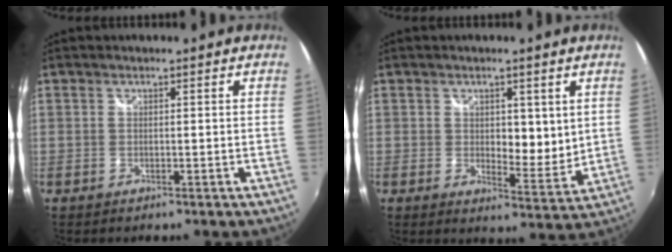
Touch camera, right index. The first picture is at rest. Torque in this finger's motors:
{"motor_torque": [0.90, 1.02, 0.20, 0.02]}